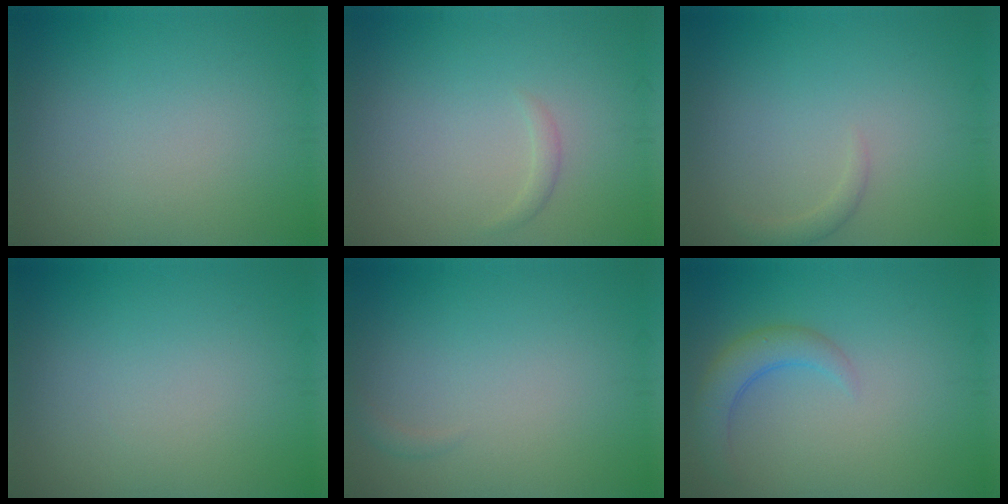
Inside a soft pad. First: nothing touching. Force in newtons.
{"total": 0.8, "press": 0.8, "slide": 0.1}
{"total": 1.0, "press": 0.9, "slide": 0.1}
{"total": 0.0}
{"total": 0.5, "press": 0.5, "slide": 0.0}
{"total": 2.8, "press": 2.8, "slide": 0.4}